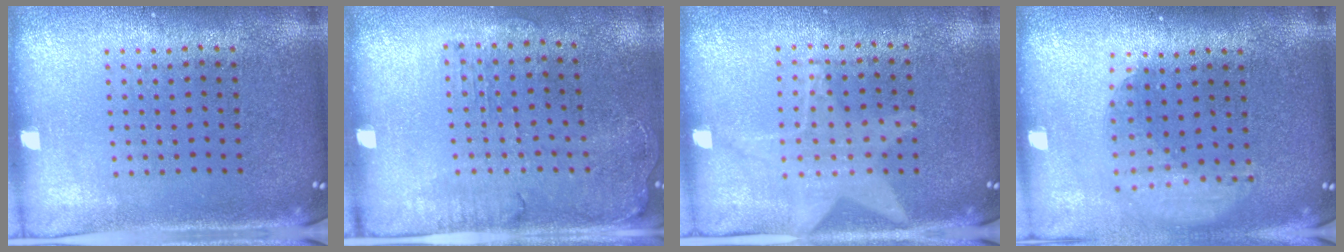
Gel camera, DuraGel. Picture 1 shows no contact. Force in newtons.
{"total": 1.6, "press": 1.4, "slide": 0.8}
{"total": 1.0, "press": 0.9, "slide": 0.4}
{"total": 1.9, "press": 1.4, "slide": 1.2}